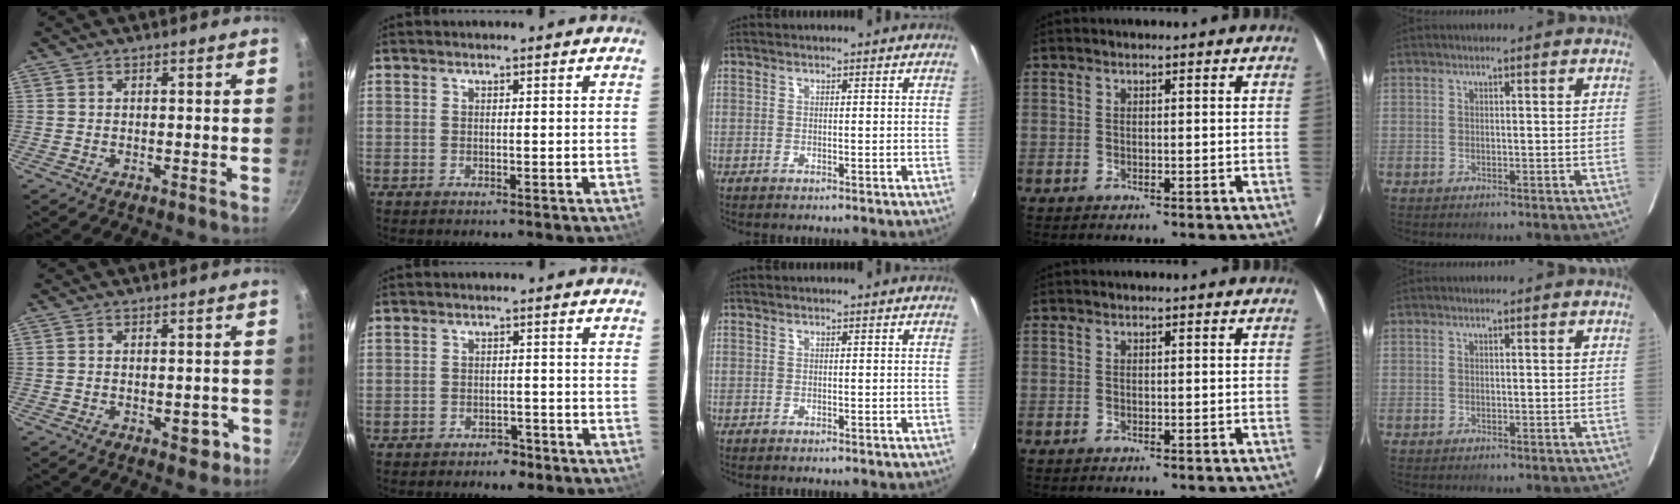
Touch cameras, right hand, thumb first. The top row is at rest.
{"thumb": {"total": 3.9, "force": [-1.4, 2.1, 2.9], "torque": [-0.016, 0.012, -0.015]}, "index": {"total": 3.3, "force": [-2.6, 1.9, 0.8], "torque": [-0.021, 0.010, -0.029]}}